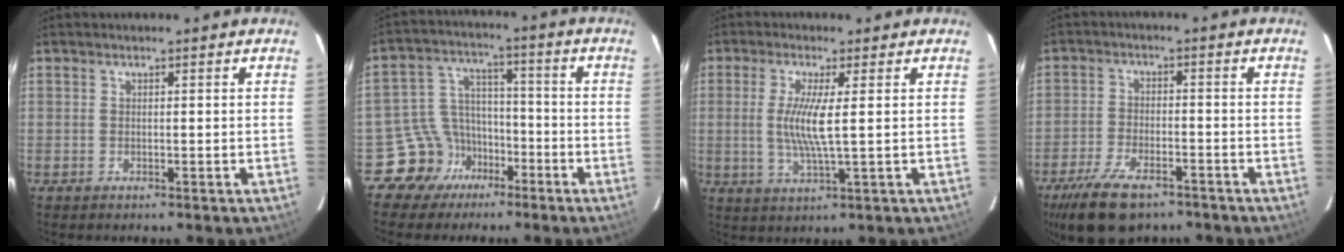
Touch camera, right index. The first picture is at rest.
{"total": 10.0, "force": [-6.5, 7.5, 1.1], "torque": [-0.028, 0.058, -0.115]}
{"total": 6.7, "force": [0.6, 0.1, 6.6], "torque": [-0.137, -0.008, 0.010]}
{"total": 12.7, "force": [-8.8, 5.6, 7.2], "torque": [-0.167, -0.018, -0.155]}